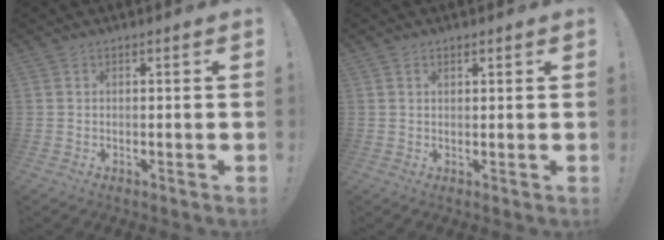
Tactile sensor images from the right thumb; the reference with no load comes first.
{"total": 1.0, "force": [0.8, 0.4, 0.4], "torque": [0.000, -0.004, 0.014]}